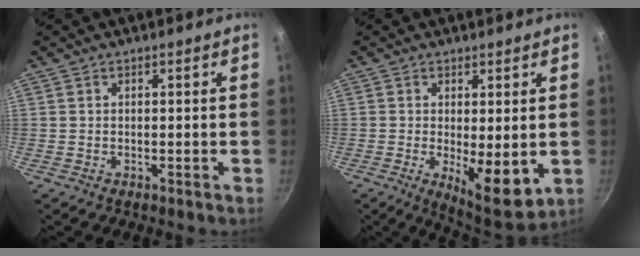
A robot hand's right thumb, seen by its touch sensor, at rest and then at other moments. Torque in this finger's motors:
{"motor_torque": [-0.31, 0.61, 0.09, -0.02, 0.04]}